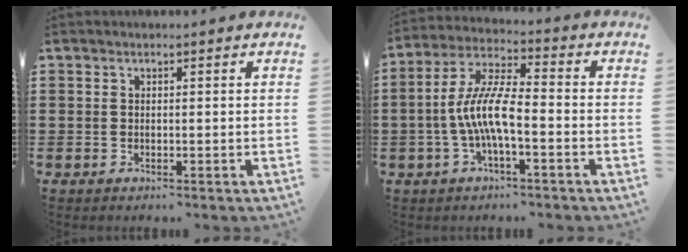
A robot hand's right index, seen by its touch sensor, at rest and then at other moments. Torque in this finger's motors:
{"motor_torque": [1.54, -0.60, 0.92, 0.21]}